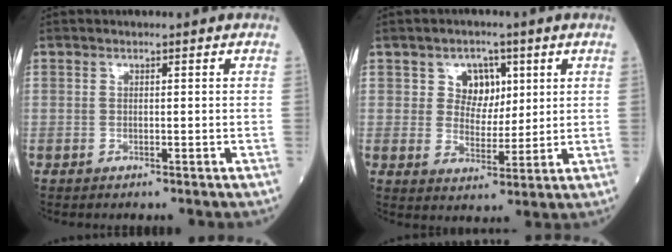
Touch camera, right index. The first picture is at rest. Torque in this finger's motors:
{"motor_torque": [0.03, 0.01, 0.06, 0.03]}